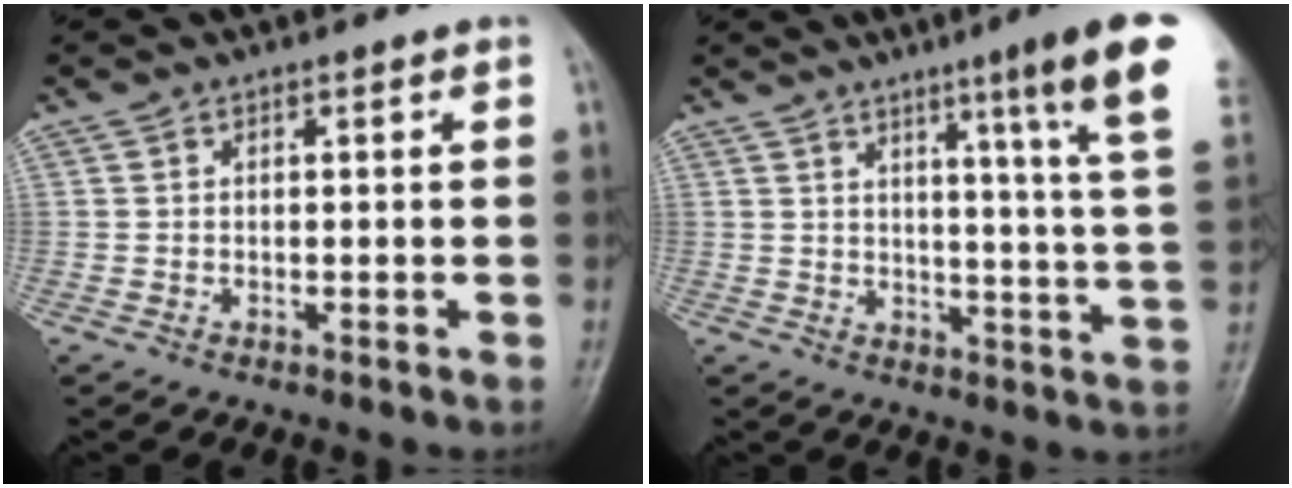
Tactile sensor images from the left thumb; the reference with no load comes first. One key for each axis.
{"total": 15.2, "fx": 8.1, "fy": 0.0, "fz": 12.8, "tx": -0.168, "ty": -0.039, "tz": 0.096}